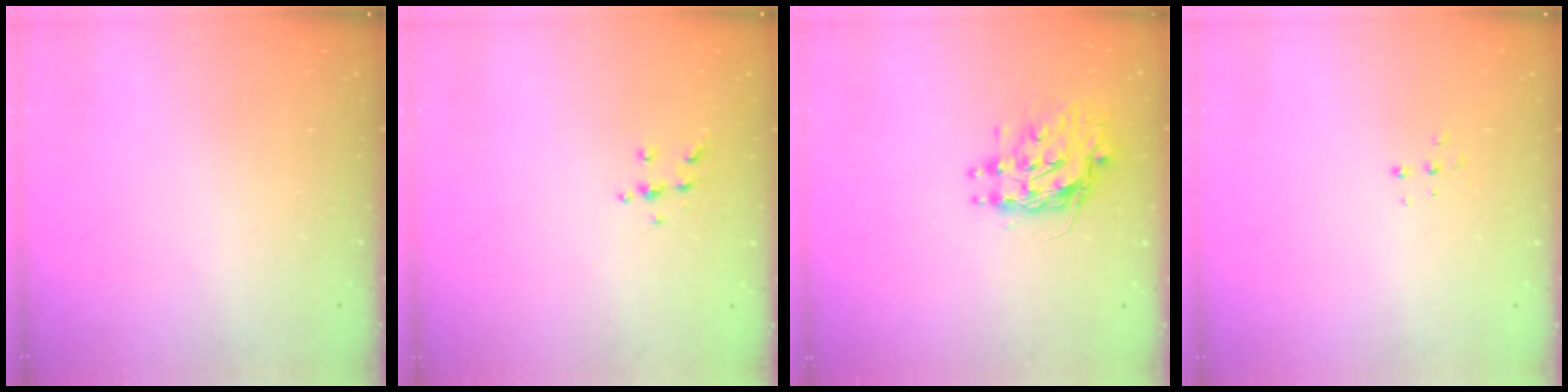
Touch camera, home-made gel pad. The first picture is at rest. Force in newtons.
{"total": 5.2, "press": 5.2, "slide": 0.6}
{"total": 10.4, "press": 10.4, "slide": 0.9}
{"total": 4.6, "press": 4.5, "slide": 0.8}